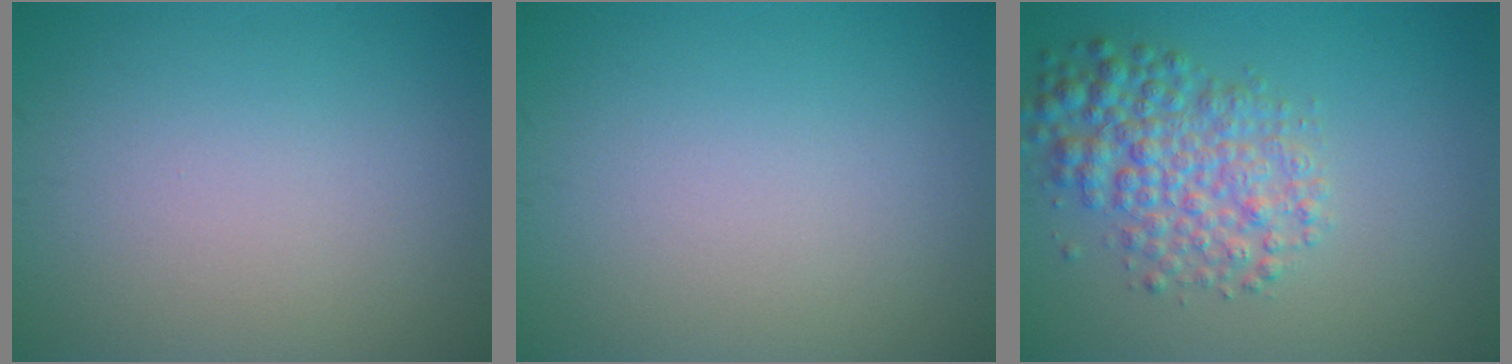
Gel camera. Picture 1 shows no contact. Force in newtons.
{"total": 0.0}
{"total": 5.0, "press": 5.0, "slide": 0.1}